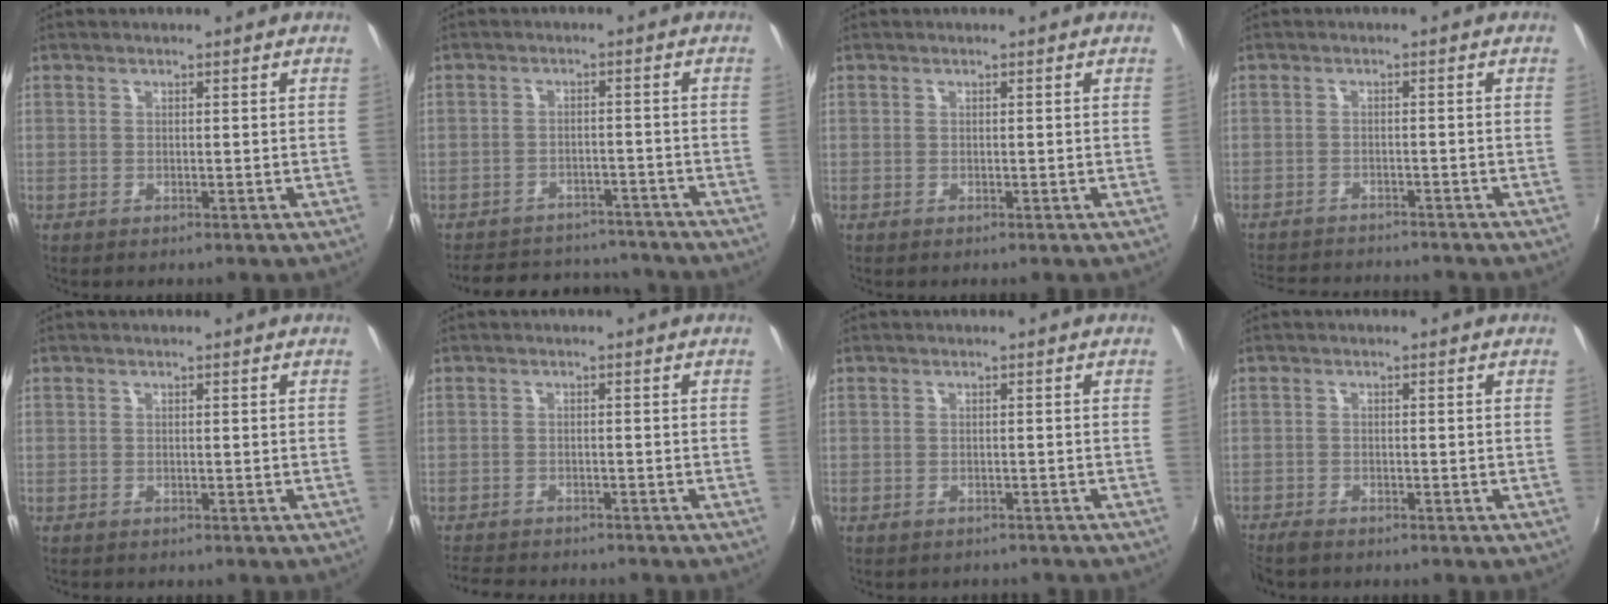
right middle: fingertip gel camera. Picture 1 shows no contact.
{"total": 13.1, "force": [-11.2, 5.8, 3.4], "torque": [-0.084, 0.037, -0.142]}
{"total": 0.0}
{"total": 9.7, "force": [-9.0, 1.9, 2.9], "torque": [-0.078, -0.007, -0.140]}
{"total": 0.5, "force": [-0.5, 0.2, 0.0], "torque": [-0.002, -0.001, -0.008]}
{"total": 7.3, "force": [-6.8, 1.8, 2.2], "torque": [-0.065, -0.014, -0.108]}
{"total": 3.0, "force": [-2.7, 1.2, 0.7], "torque": [-0.017, -0.013, -0.035]}
{"total": 3.2, "force": [-3.0, 0.7, 1.0], "torque": [-0.030, -0.017, -0.059]}